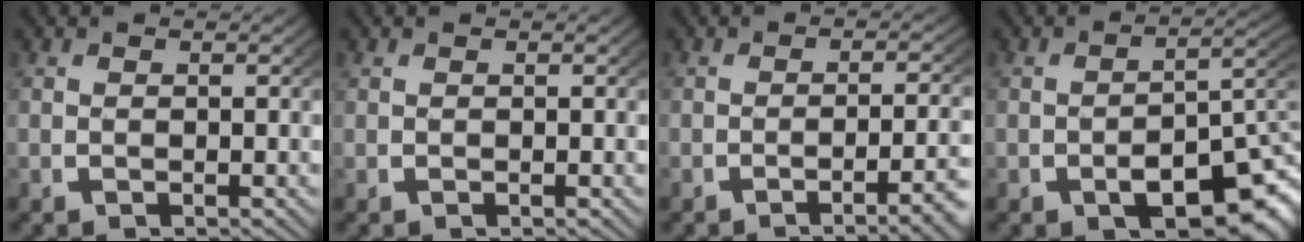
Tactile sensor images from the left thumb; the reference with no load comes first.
{"total": 0.0}
{"total": 4.4, "force": [-2.3, 0.7, 3.7], "torque": [-0.051, 0.002, -0.036]}
{"total": 8.4, "force": [-2.2, 4.5, 6.7], "torque": [-0.082, -0.015, -0.017]}